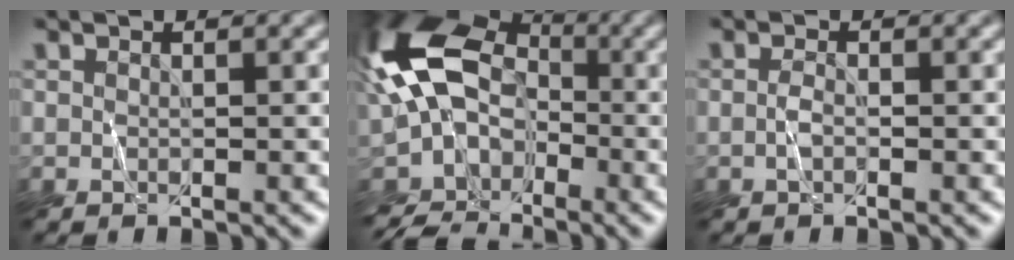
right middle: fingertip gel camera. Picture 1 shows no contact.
{"total": 10.6, "force": [-3.1, 7.5, 6.8], "torque": [-0.144, 0.004, -0.074]}
{"total": 0.7, "force": [-0.4, 0.2, 0.5], "torque": [-0.012, 0.007, -0.008]}